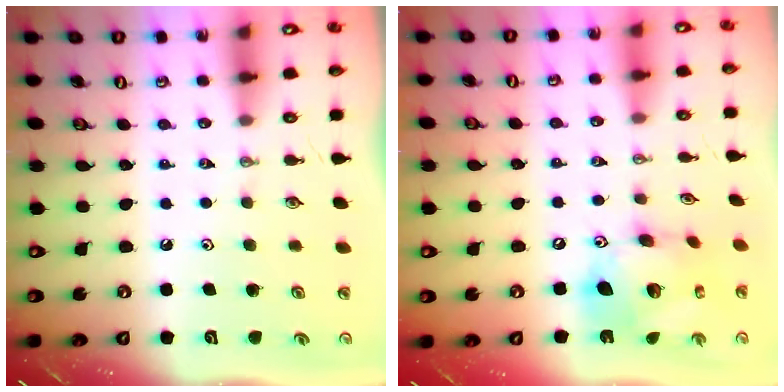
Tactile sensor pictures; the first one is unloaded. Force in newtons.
{"total": 16.7, "press": 16.6, "slide": 1.5}